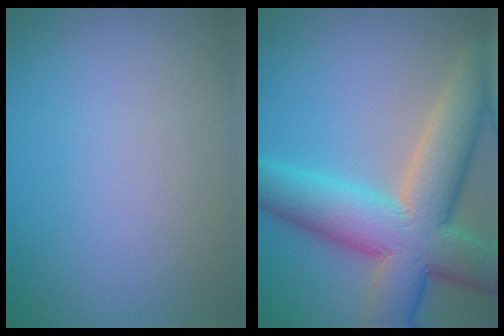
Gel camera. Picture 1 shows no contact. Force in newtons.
{"total": 11.4, "press": 11.4, "slide": 0.7}